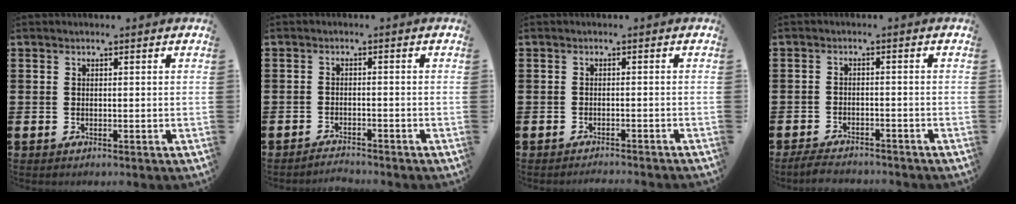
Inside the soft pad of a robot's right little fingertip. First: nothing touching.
{"total": 1.6, "force": [-1.6, -0.1, -0.1], "torque": [-0.002, 0.005, -0.033]}
{"total": 1.0, "force": [-1.0, -0.2, 0.0], "torque": [0.000, 0.001, -0.021]}
{"total": 2.3, "force": [-2.2, 0.2, 0.3], "torque": [-0.009, 0.005, -0.047]}